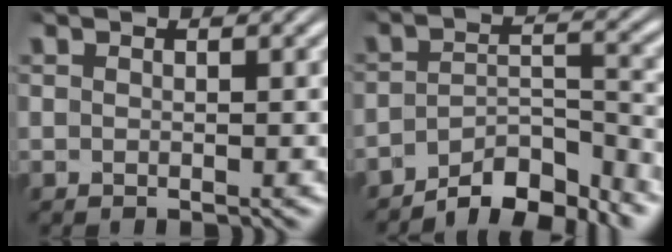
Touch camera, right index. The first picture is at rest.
{"total": 6.6, "force": [-5.7, 2.0, 2.8], "torque": [-0.025, -0.010, -0.089]}